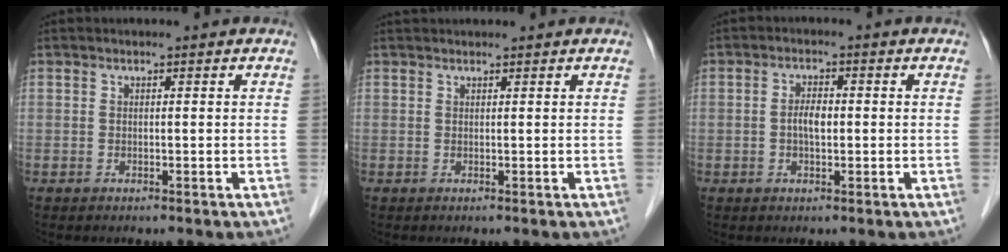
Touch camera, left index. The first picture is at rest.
{"total": 2.4, "force": [2.3, 0.2, 0.6], "torque": [-0.006, 0.028, 0.035]}
{"total": 2.8, "force": [-0.5, 1.2, 2.5], "torque": [-0.050, -0.002, -0.008]}